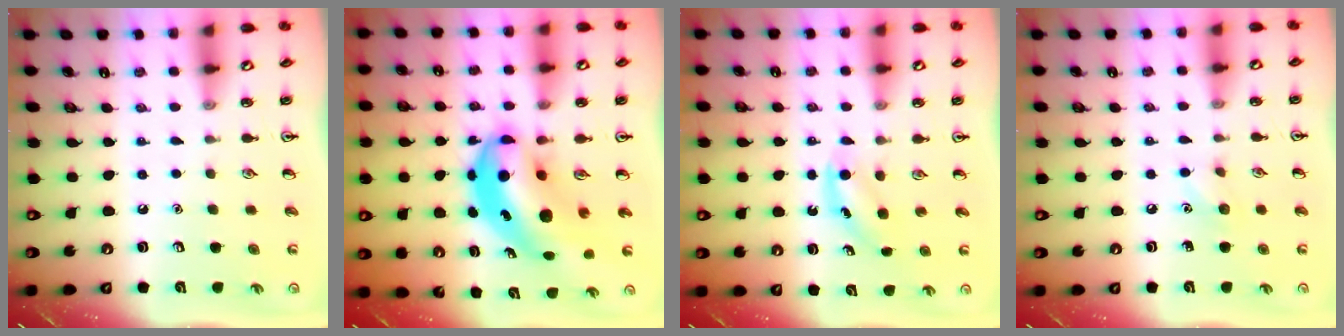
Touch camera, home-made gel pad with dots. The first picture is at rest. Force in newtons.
{"total": 10.3, "press": 9.9, "slide": 3.0}
{"total": 4.0, "press": 3.9, "slide": 0.9}
{"total": 5.6, "press": 5.3, "slide": 1.8}